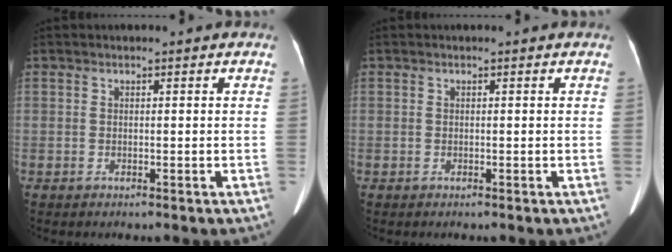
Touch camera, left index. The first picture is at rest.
{"total": 0.0}